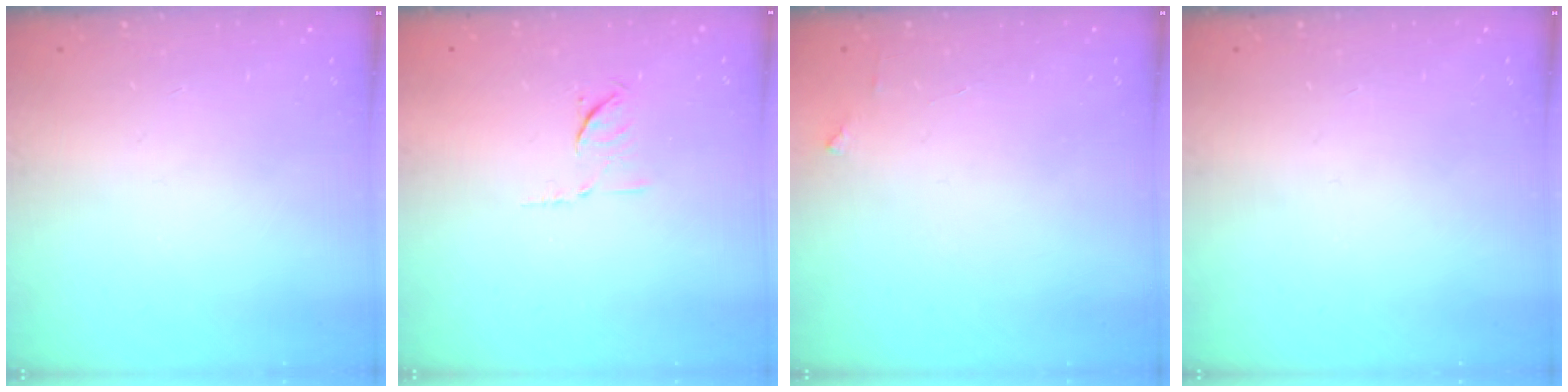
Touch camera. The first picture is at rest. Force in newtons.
{"total": 5.5, "press": 5.4, "slide": 1.2}
{"total": 2.6, "press": 2.6, "slide": 0.2}
{"total": 0.0}